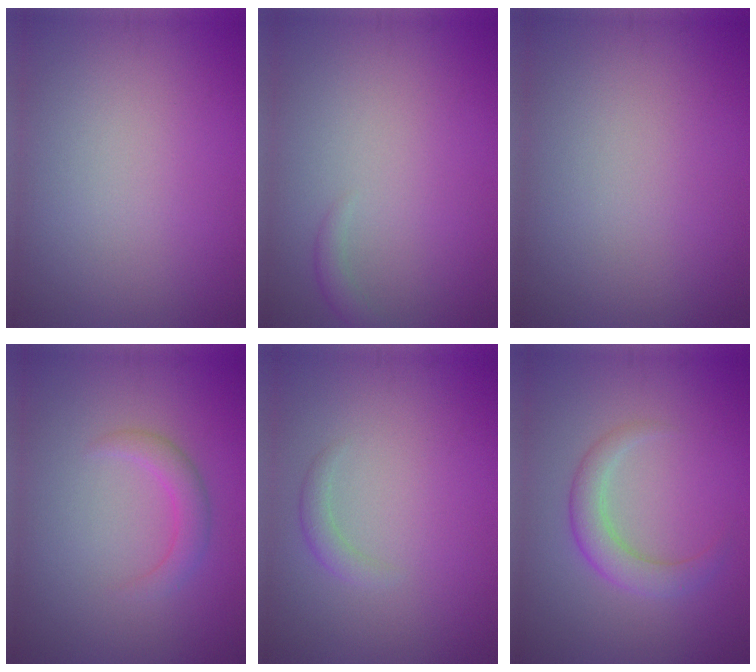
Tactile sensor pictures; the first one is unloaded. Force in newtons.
{"total": 0.9, "press": 0.9, "slide": 0.1}
{"total": 0.0}
{"total": 2.0, "press": 2.0, "slide": 0.1}
{"total": 1.2, "press": 1.2, "slide": 0.1}
{"total": 2.8, "press": 2.8, "slide": 0.1}